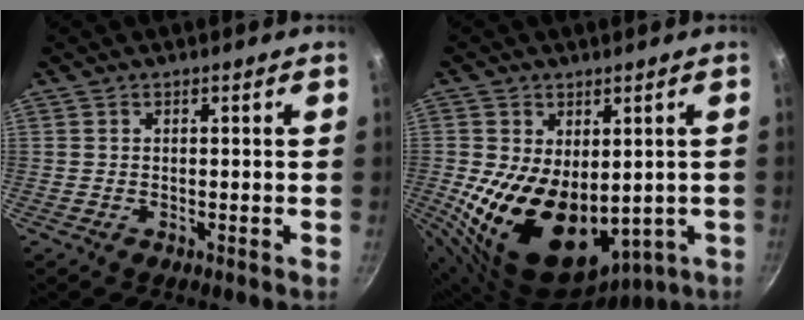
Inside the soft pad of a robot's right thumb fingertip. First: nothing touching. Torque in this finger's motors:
{"motor_torque": [-0.41, 1.79, 2.05, -0.72, 0.33]}